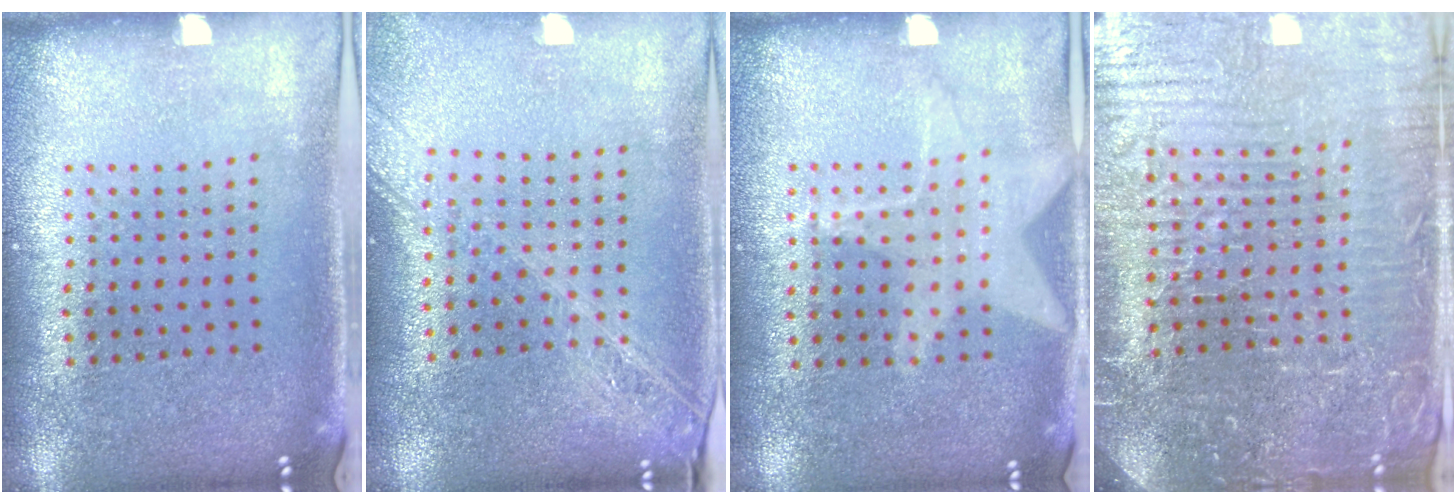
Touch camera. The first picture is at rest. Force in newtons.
{"total": 2.0, "press": 1.8, "slide": 1.0}
{"total": 1.3, "press": 1.2, "slide": 0.3}
{"total": 5.5, "press": 5.1, "slide": 2.0}